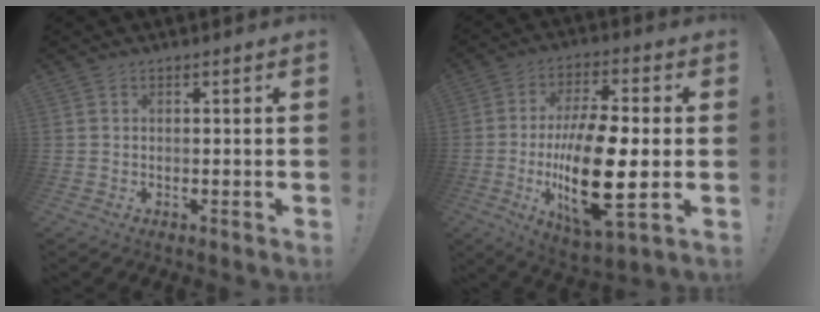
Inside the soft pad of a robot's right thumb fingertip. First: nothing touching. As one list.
[{"total": 21.7, "force": [-3.3, 7.8, 20.0], "torque": [-0.370, -0.008, -0.054]}]